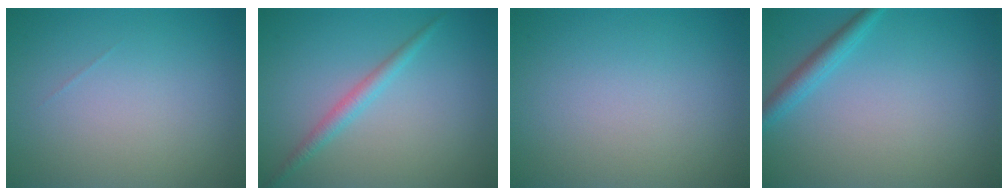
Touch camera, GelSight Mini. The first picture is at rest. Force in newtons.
{"total": 1.8, "press": 1.8, "slide": 0.0}
{"total": 0.0}
{"total": 2.0, "press": 2.0, "slide": 0.1}